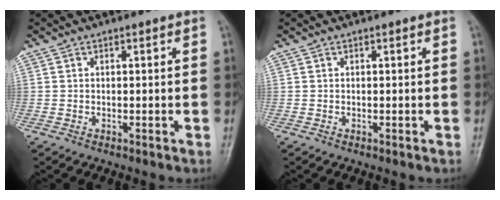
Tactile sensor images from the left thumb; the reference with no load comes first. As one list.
[{"total": 0.0}]